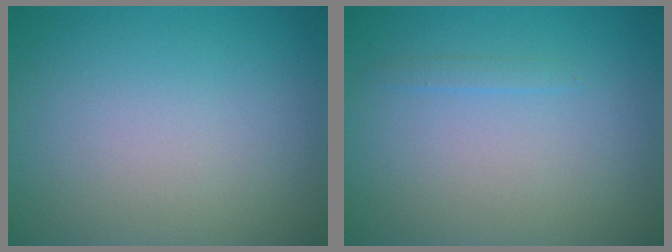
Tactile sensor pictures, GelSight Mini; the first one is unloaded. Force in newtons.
{"total": 0.6, "press": 0.6, "slide": 0.1}